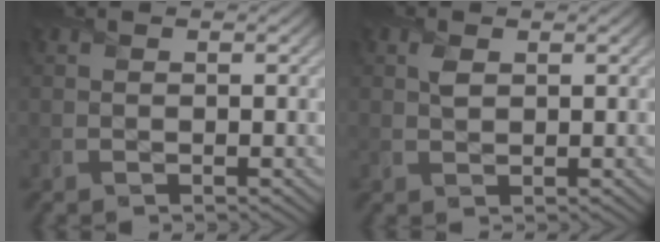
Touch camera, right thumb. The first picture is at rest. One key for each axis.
{"total": 1.5, "fx": 0.7, "fy": 0.9, "fz": 1.0, "tx": -0.026, "ty": 0.002, "tz": 0.013}